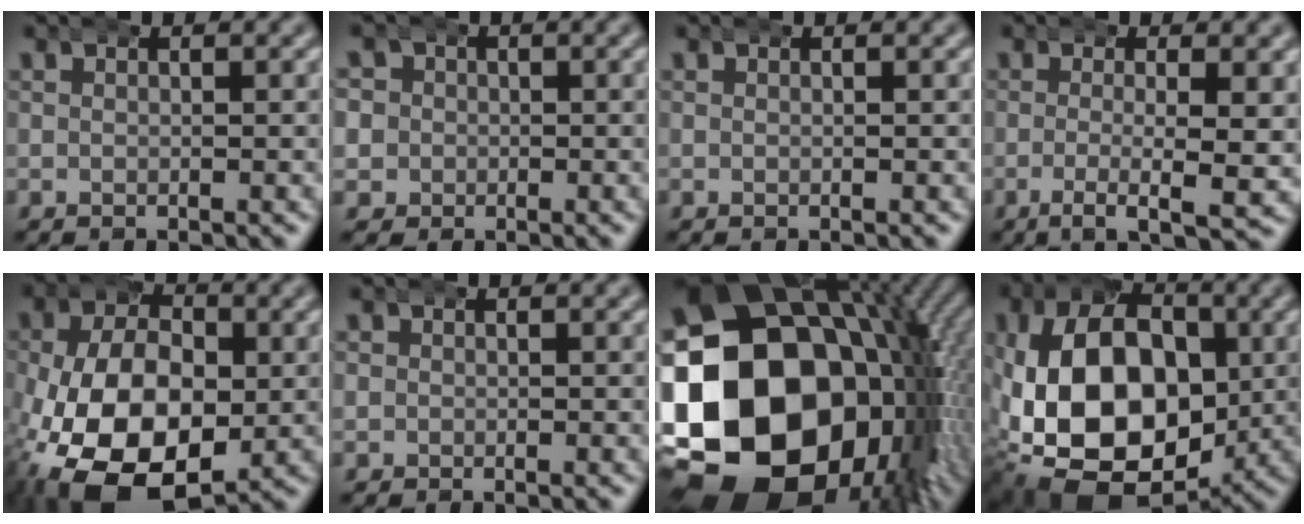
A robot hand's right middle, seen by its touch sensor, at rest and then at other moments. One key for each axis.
{"total": 6.8, "fx": 0.0, "fy": 6.6, "fz": 1.9, "tx": -0.064, "ty": -0.012, "tz": -0.011}
{"total": 0.0}
{"total": 4.3, "fx": -1.3, "fy": 0.6, "fz": 4.0, "tx": -0.072, "ty": -0.023, "tz": -0.014}
{"total": 13.2, "fx": -4.2, "fy": 8.4, "fz": 9.3, "tx": -0.184, "ty": -0.049, "tz": -0.044}
{"total": 1.3, "fx": 0.2, "fy": 1.3, "fz": 0.1, "tx": -0.006, "ty": -0.002, "tz": 0.001}
{"total": 33.9, "fx": -3.0, "fy": 23.0, "fz": 24.7, "tx": -0.416, "ty": -0.078, "tz": -0.019}
{"total": 17.0, "fx": -2.4, "fy": 11.1, "fz": 12.7, "tx": -0.238, "ty": -0.049, "tz": -0.011}